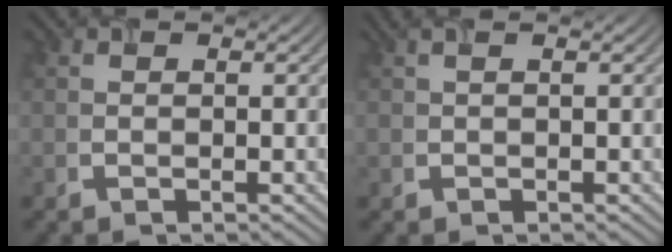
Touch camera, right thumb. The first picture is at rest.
{"total": 1.6, "force": [0.6, 0.6, 1.4], "torque": [-0.024, 0.005, 0.007]}